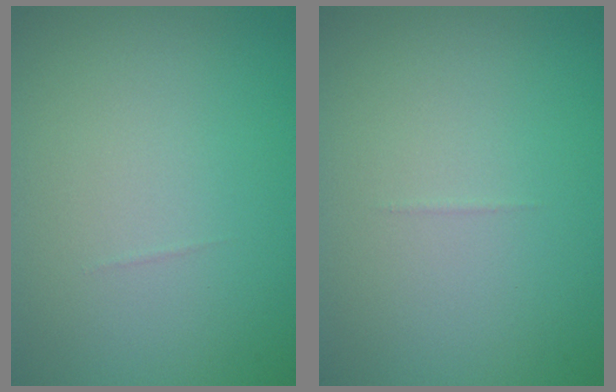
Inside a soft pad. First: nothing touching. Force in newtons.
{"total": 0.0}